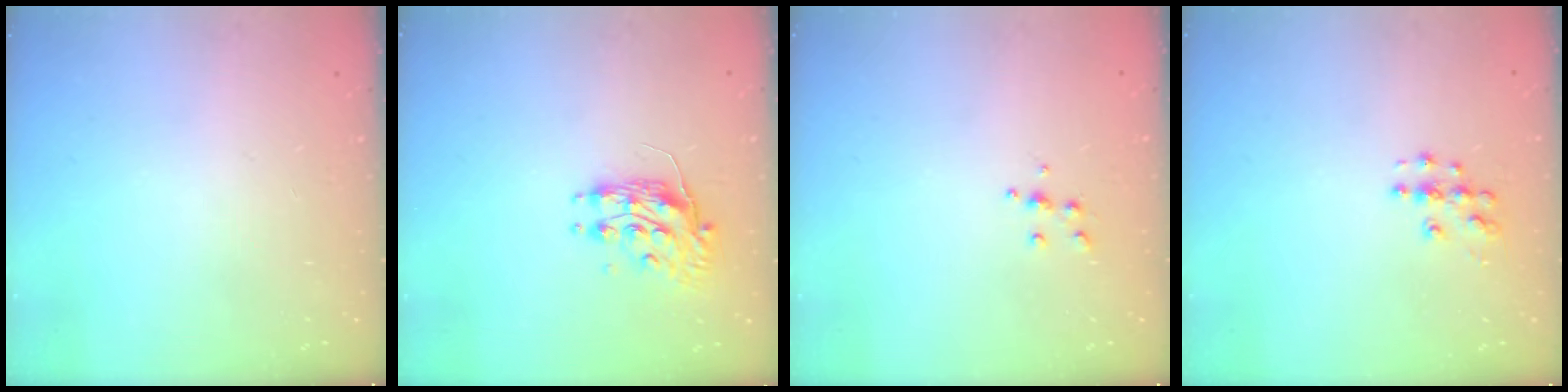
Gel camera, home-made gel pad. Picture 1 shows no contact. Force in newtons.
{"total": 8.5, "press": 8.5, "slide": 0.3}
{"total": 5.0, "press": 5.0, "slide": 0.6}
{"total": 6.1, "press": 6.1, "slide": 0.3}